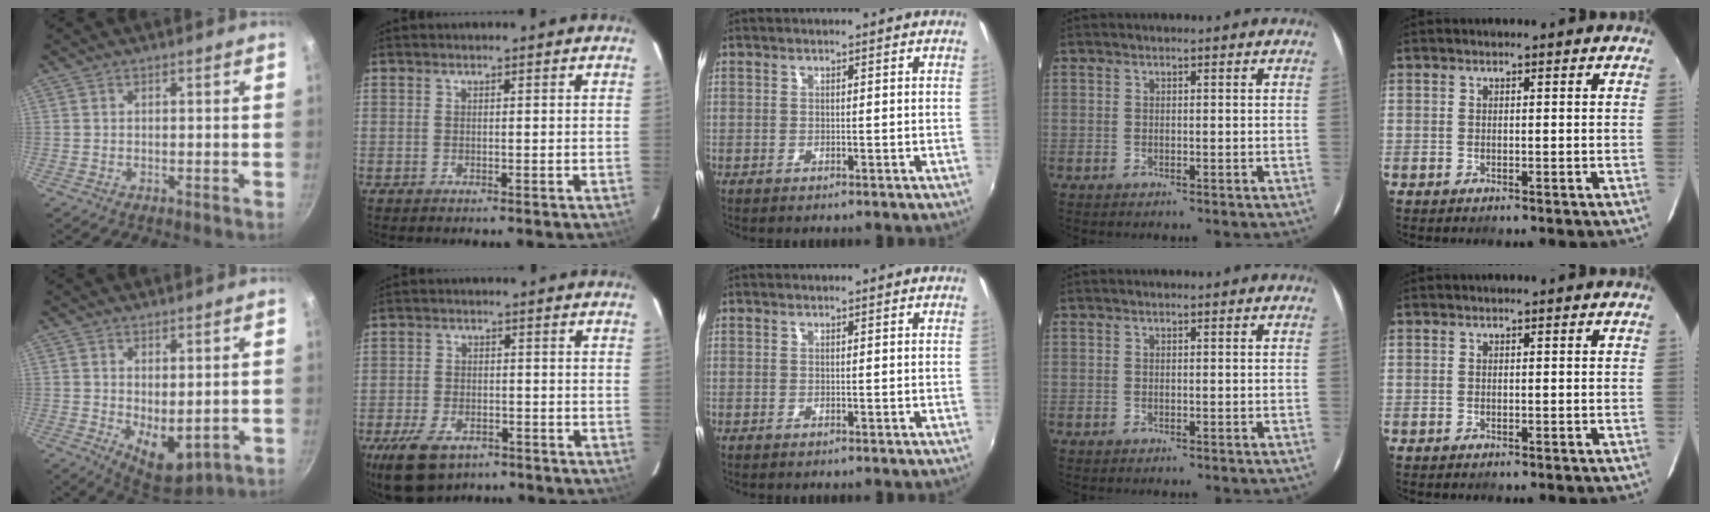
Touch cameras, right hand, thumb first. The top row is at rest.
{"thumb": {"total": 8.0, "force": [0.3, 4.4, 6.7], "torque": [-0.079, -0.024, 0.022]}, "index": {"total": 10.6, "force": [-6.8, 5.7, 5.8], "torque": [-0.142, -0.018, -0.115]}}